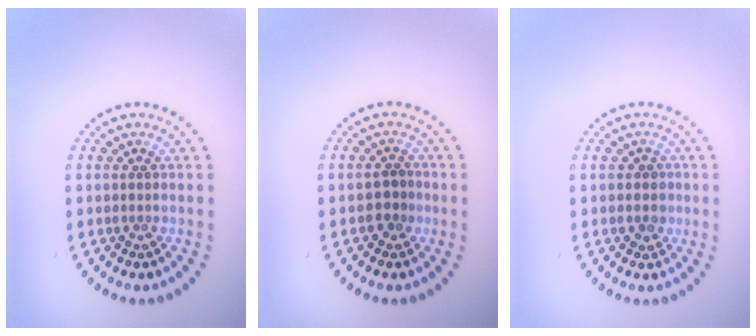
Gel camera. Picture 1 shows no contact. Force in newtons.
{"total": 1.6, "press": 1.5, "slide": 0.6}
{"total": 1.5, "press": 1.2, "slide": 0.8}